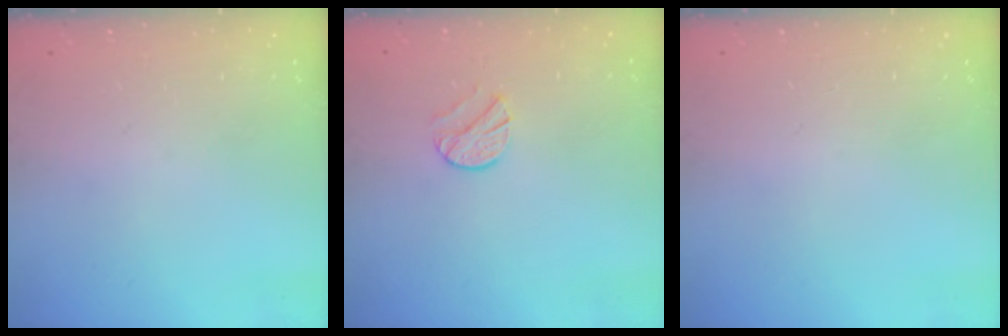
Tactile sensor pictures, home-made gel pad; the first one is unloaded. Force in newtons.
{"total": 8.1, "press": 8.1, "slide": 0.7}
{"total": 0.0}